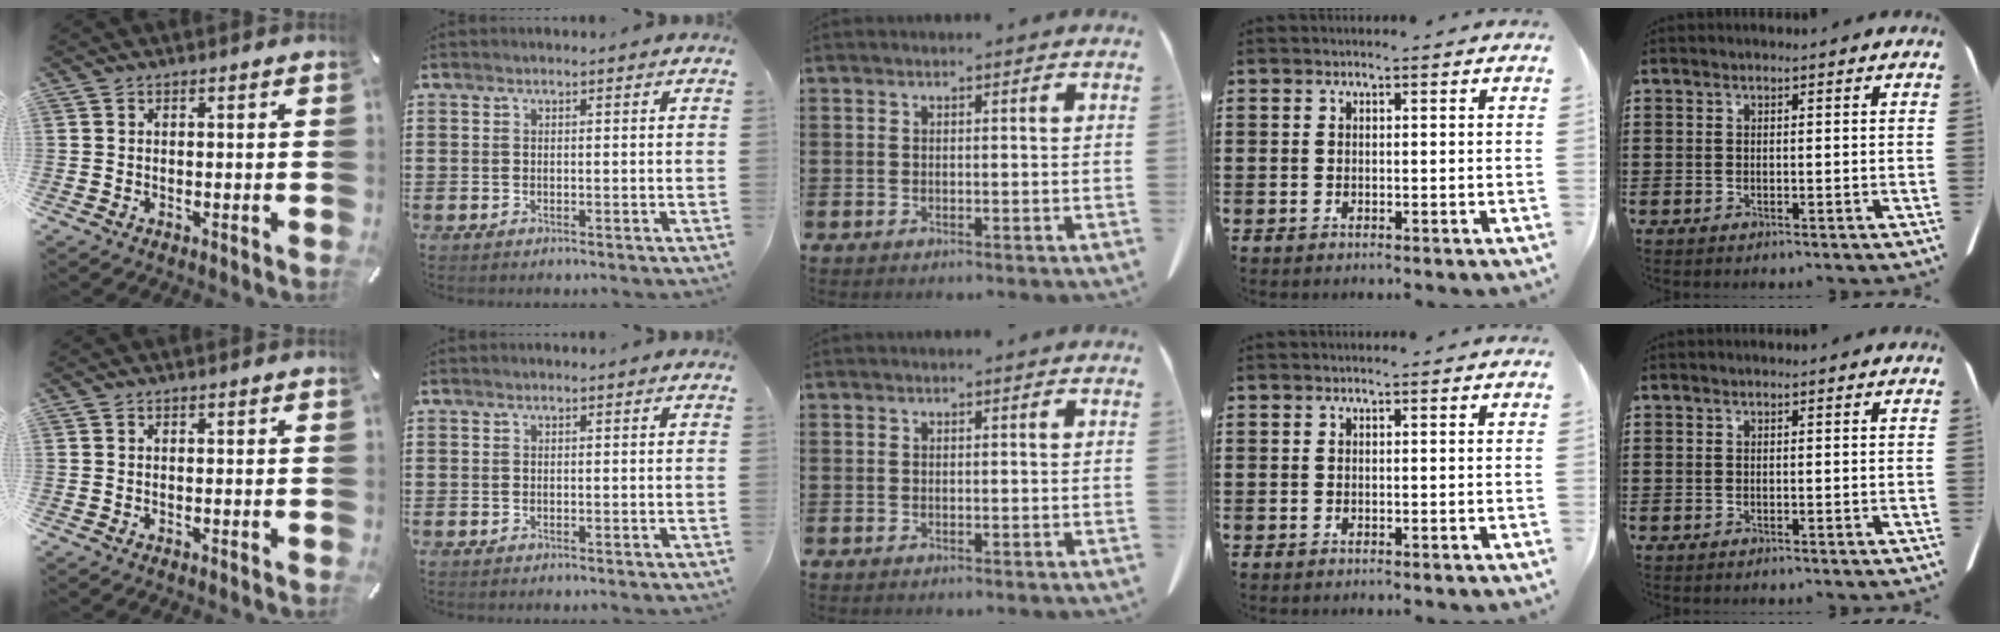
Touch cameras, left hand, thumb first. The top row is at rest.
{}